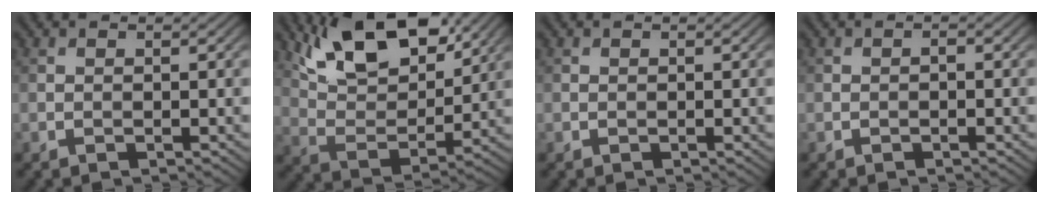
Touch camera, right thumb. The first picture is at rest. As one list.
[{"total": 12.7, "force": [8.7, 5.1, 7.8], "torque": [-0.156, 0.000, 0.151]}, {"total": 0.0}, {"total": 0.6, "force": [-0.3, 0.3, 0.4], "torque": [-0.005, 0.002, -0.006]}]